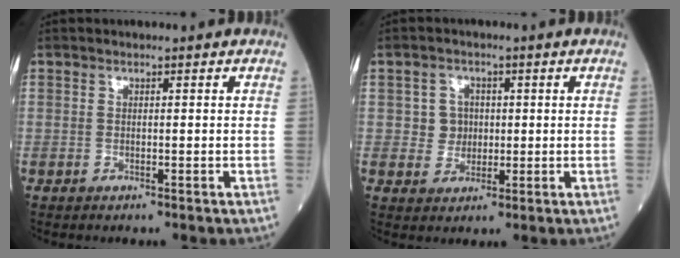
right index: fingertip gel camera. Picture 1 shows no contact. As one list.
[{"total": 3.5, "force": [0.3, 3.4, 0.7], "torque": [-0.005, 0.007, 0.007]}]